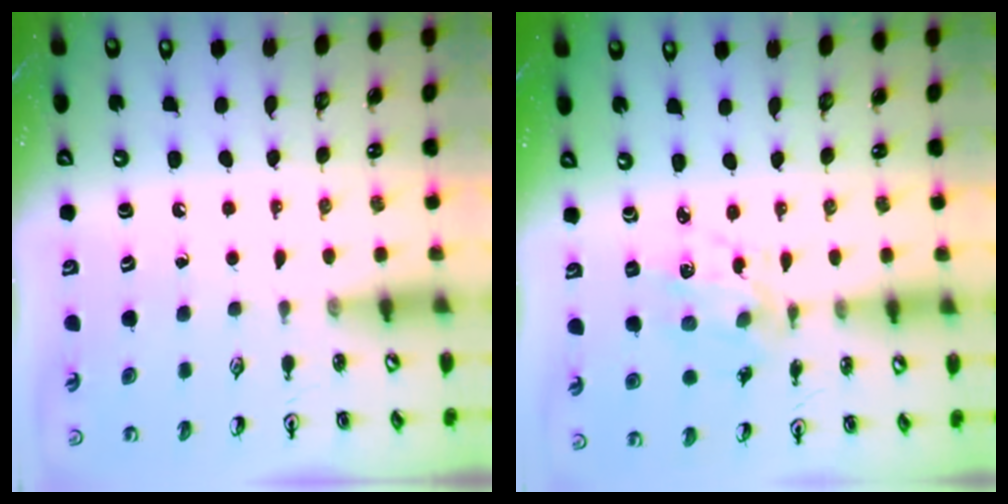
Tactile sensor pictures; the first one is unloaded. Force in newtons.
{"total": 4.0, "press": 3.8, "slide": 1.3}